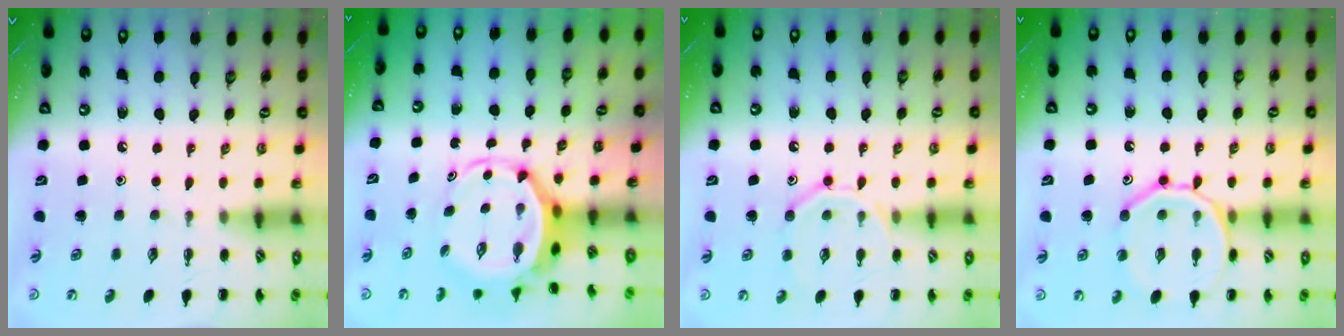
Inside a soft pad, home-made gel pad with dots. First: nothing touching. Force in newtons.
{"total": 5.4, "press": 5.2, "slide": 1.2}
{"total": 11.3, "press": 11.3, "slide": 1.1}
{"total": 14.7, "press": 14.7, "slide": 1.1}